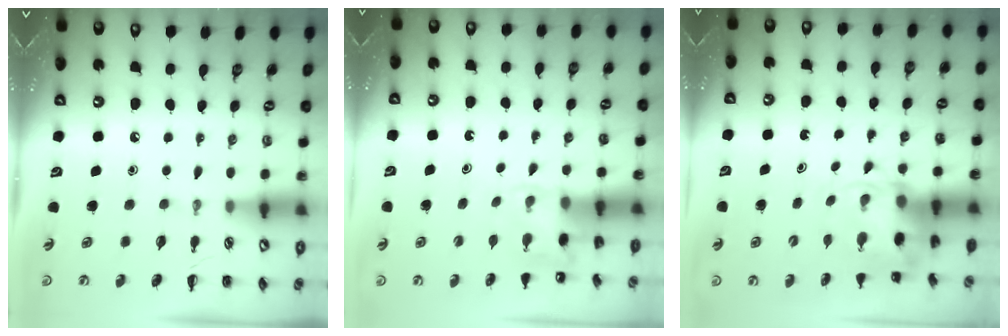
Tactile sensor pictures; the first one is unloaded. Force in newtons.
{"total": 3.6, "press": 3.4, "slide": 1.3}
{"total": 6.6, "press": 6.4, "slide": 1.4}